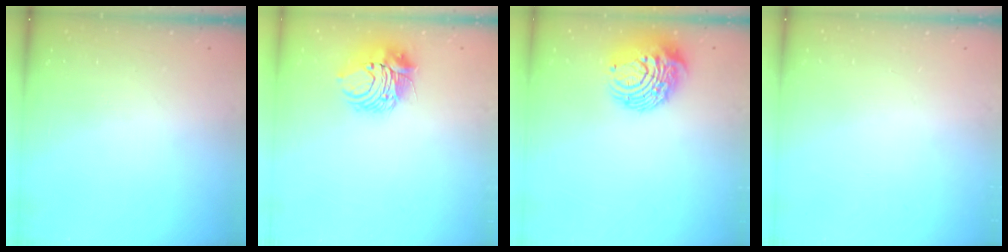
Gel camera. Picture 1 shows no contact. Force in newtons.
{"total": 9.1, "press": 9.1, "slide": 0.6}
{"total": 12.6, "press": 12.6, "slide": 1.1}
{"total": 0.0}